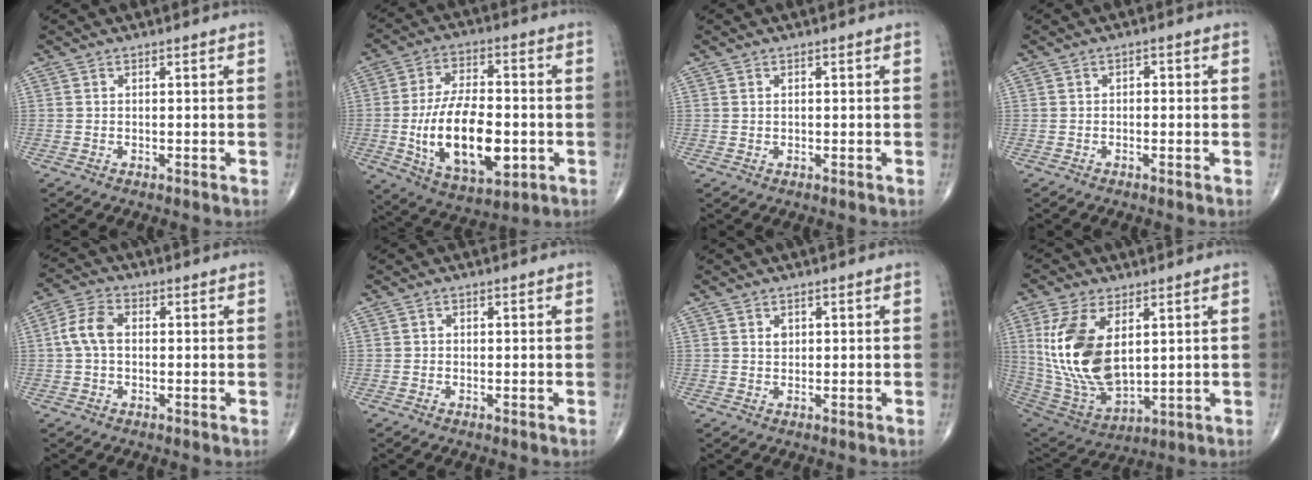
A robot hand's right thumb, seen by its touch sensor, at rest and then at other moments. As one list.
[{"total": 19.0, "force": [-3.3, 9.5, 16.1], "torque": [-0.264, 0.007, -0.043]}, {"total": 0.5, "force": [0.2, 0.3, 0.4], "torque": [-0.007, 0.001, 0.004]}, {"total": 1.1, "force": [-0.1, 0.8, 0.7], "torque": [-0.003, 0.003, -0.006]}, {"total": 6.0, "force": [0.3, 3.8, 4.6], "torque": [-0.098, 0.019, -0.002]}, {"total": 0.5, "force": [0.0, 0.5, 0.2], "torque": [0.001, 0.001, -0.003]}, {"total": 1.4, "force": [0.5, 1.1, 0.8], "torque": [-0.004, -0.002, 0.010]}, {"total": 18.5, "force": [3.8, 10.0, 15.2], "torque": [-0.300, -0.024, 0.091]}]